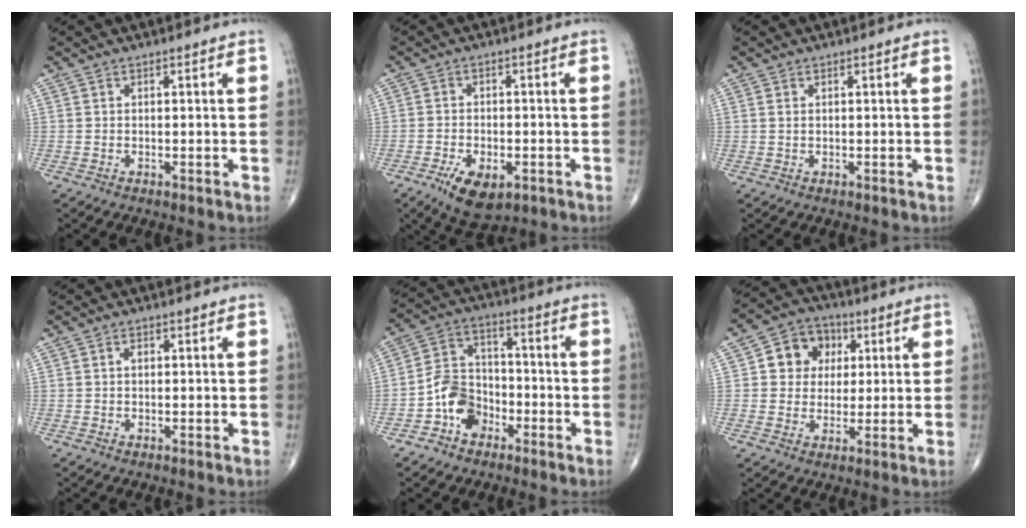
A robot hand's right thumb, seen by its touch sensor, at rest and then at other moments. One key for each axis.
{"total": 8.4, "fx": -4.1, "fy": 4.2, "fz": 5.9, "tx": -0.095, "ty": 0.006, "tz": -0.063}
{"total": 0.7, "fx": 0.2, "fy": 0.4, "fz": 0.5, "tx": -0.015, "ty": 0.004, "tz": 0.006}
{"total": 1.1, "fx": 0.1, "fy": 0.8, "fz": 0.8, "tx": -0.011, "ty": 0.003, "tz": 0.000}
{"total": 9.3, "fx": -4.1, "fy": 6.9, "fz": 4.7, "tx": -0.062, "ty": 0.039, "tz": -0.083}
{"total": 9.6, "fx": 2.4, "fy": 8.3, "fz": 4.1, "tx": -0.022, "ty": 0.003, "tz": 0.032}